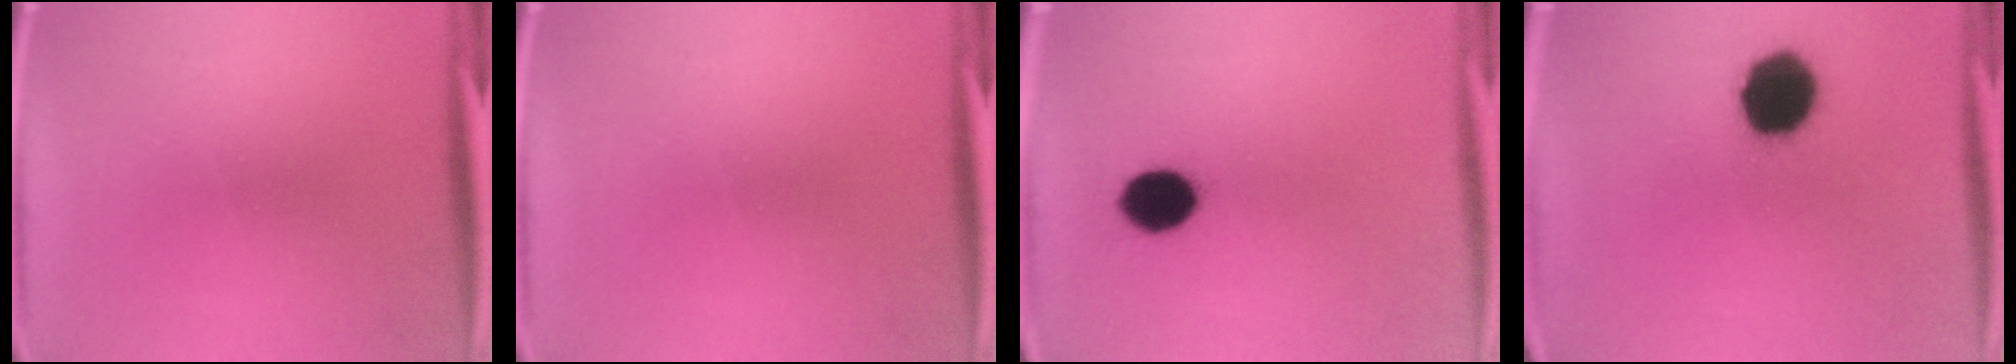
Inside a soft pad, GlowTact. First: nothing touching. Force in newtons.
{"total": 0.0}
{"total": 8.6}
{"total": 16.0}